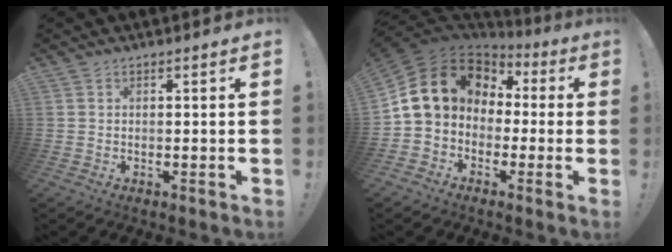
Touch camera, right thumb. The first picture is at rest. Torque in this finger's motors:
{"motor_torque": [2.39, 2.61, 0.56, -0.32, 0.14]}